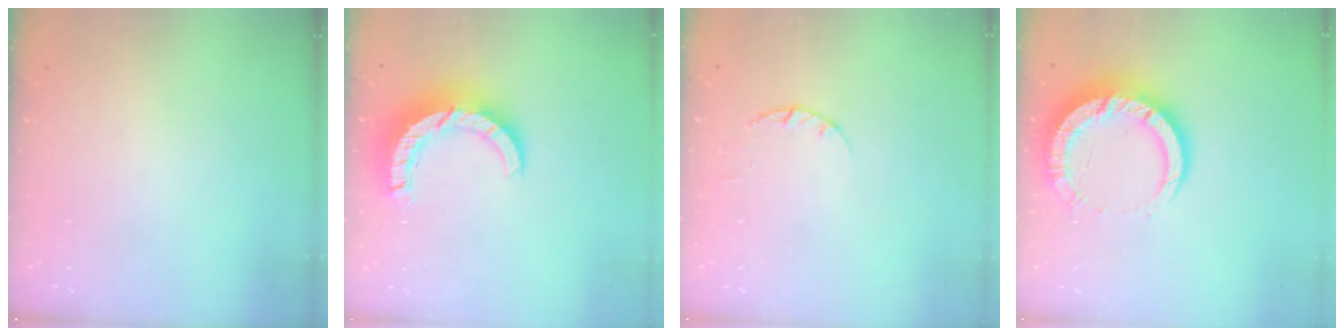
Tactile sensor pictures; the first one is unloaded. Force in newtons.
{"total": 10.3, "press": 10.2, "slide": 0.7}
{"total": 2.4, "press": 2.3, "slide": 0.4}
{"total": 14.0, "press": 13.9, "slide": 1.4}